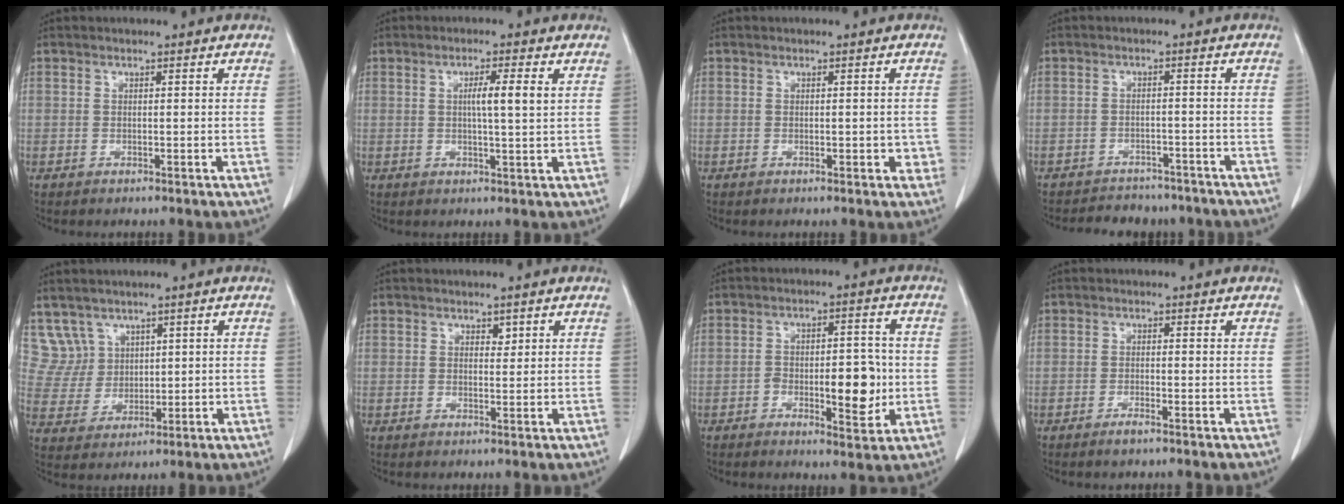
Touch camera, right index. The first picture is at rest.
{"total": 4.1, "force": [1.1, 0.0, 4.0], "torque": [-0.069, 0.000, 0.015]}
{"total": 2.3, "force": [-0.4, 1.3, 1.9], "torque": [-0.014, 0.005, -0.002]}
{"total": 10.4, "force": [-9.3, 4.1, 2.3], "torque": [-0.035, 0.006, -0.108]}
{"total": 5.6, "force": [3.5, 4.4, -0.4], "torque": [0.009, 0.011, 0.082]}
{"total": 1.1, "force": [0.6, 0.7, 0.6], "torque": [-0.004, -0.004, 0.008]}
{"total": 8.5, "force": [-1.7, 3.3, 7.7], "torque": [-0.110, 0.011, -0.019]}
{"total": 1.6, "force": [-1.2, 0.0, 1.1], "torque": [-0.024, -0.002, -0.022]}